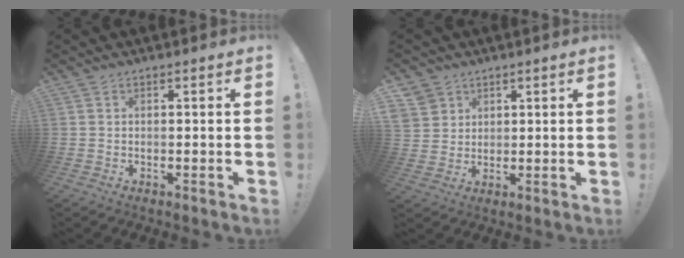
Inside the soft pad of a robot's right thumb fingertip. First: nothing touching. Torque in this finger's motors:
{"motor_torque": [1.81, 3.20, 1.80, 0.51, 0.70]}